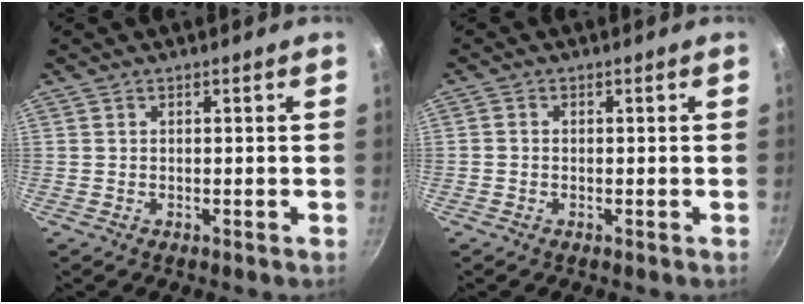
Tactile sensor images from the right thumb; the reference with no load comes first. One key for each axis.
{"total": 0.9, "fx": -0.3, "fy": 0.7, "fz": 0.4, "tx": -0.008, "ty": 0.002, "tz": -0.007}